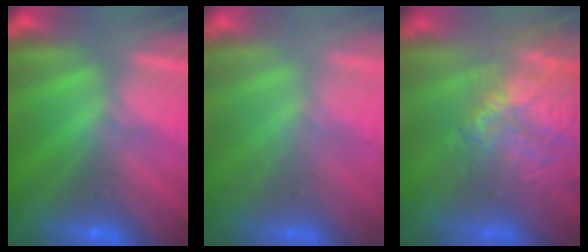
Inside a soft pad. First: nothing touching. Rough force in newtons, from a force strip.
{"total": 2.3}
{"total": 8.7}